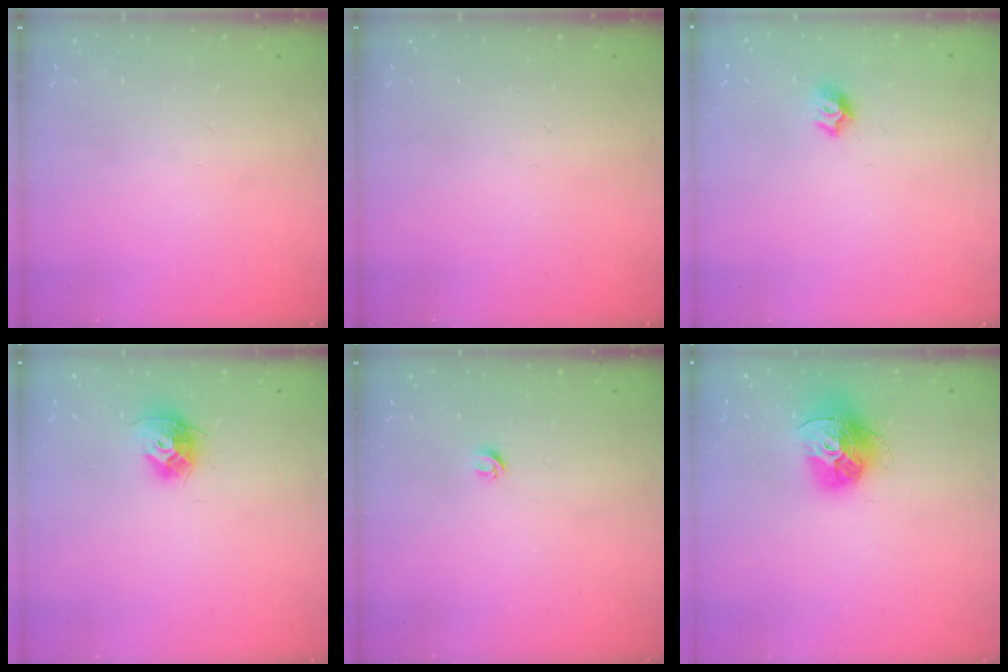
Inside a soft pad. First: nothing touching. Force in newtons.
{"total": 0.0}
{"total": 6.7, "press": 6.7, "slide": 0.8}
{"total": 9.9, "press": 9.8, "slide": 0.5}
{"total": 4.3, "press": 4.3, "slide": 0.4}
{"total": 14.8, "press": 14.8, "slide": 1.6}